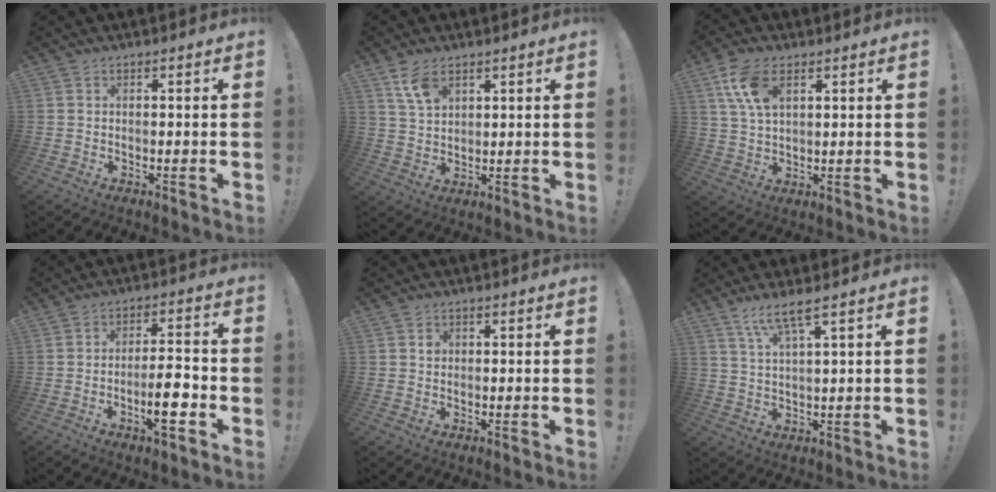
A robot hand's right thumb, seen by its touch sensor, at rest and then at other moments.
{"total": 7.4, "force": [4.4, 4.0, 4.3], "torque": [-0.080, -0.017, 0.085]}
{"total": 10.2, "force": [4.6, 5.5, 7.3], "torque": [-0.144, -0.009, 0.085]}
{"total": 9.6, "force": [-3.8, 2.4, 8.5], "torque": [-0.120, 0.010, -0.068]}
{"total": 1.3, "force": [0.2, 1.2, 0.4], "torque": [0.001, -0.001, 0.001]}
{"total": 6.3, "force": [4.3, 0.4, 4.5], "torque": [-0.091, -0.017, 0.075]}